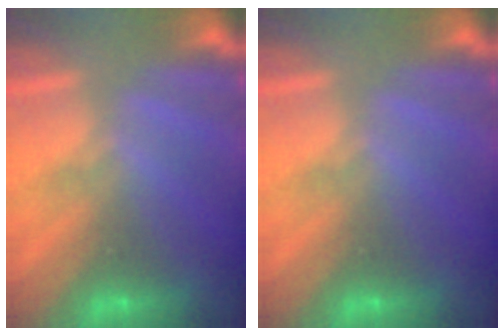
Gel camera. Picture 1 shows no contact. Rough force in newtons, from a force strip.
{"total": 0.0}